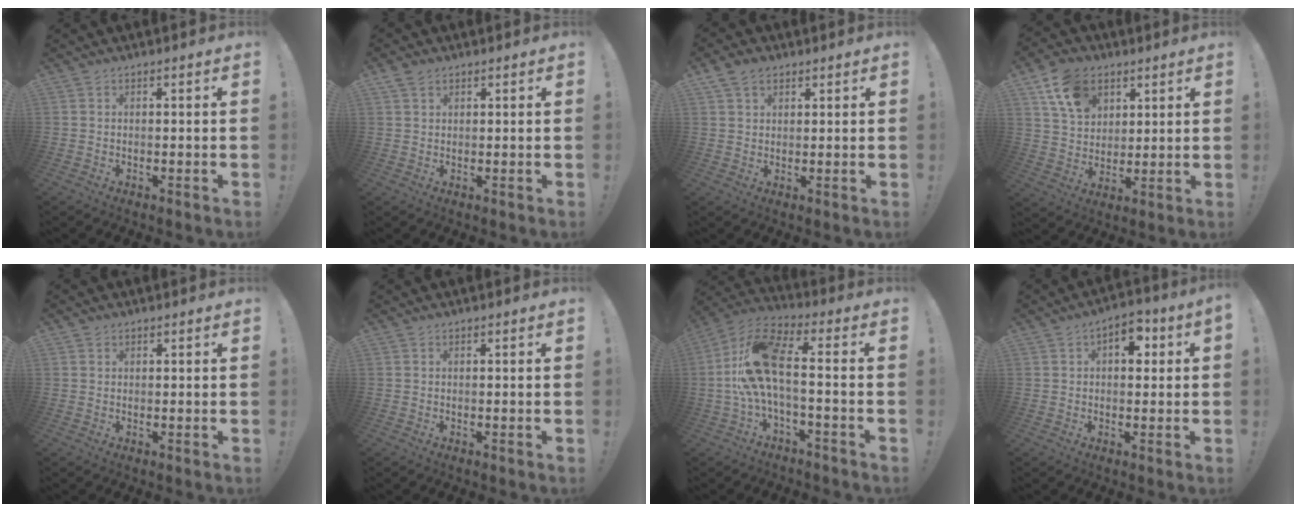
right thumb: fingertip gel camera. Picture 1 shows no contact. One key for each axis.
{"total": 3.0, "fx": 2.1, "fy": 1.8, "fz": 1.1, "tx": -0.021, "ty": -0.005, "tz": 0.040}
{"total": 5.3, "fx": 3.0, "fy": 3.8, "fz": 2.3, "tx": -0.039, "ty": -0.005, "tz": 0.058}
{"total": 13.3, "fx": 6.9, "fy": 9.5, "fz": 6.2, "tx": -0.100, "ty": -0.025, "tz": 0.135}
{"total": 1.3, "fx": 0.9, "fy": 0.9, "fz": 0.2, "tx": 0.001, "ty": -0.001, "tz": 0.016}
{"total": 0.0}
{"total": 15.6, "fx": -0.1, "fy": 5.5, "fz": 14.6, "tx": -0.272, "ty": 0.010, "tz": -0.003}
{"total": 6.3, "fx": 1.4, "fy": 3.9, "fz": 4.8, "tx": -0.054, "ty": -0.001, "tz": 0.020}